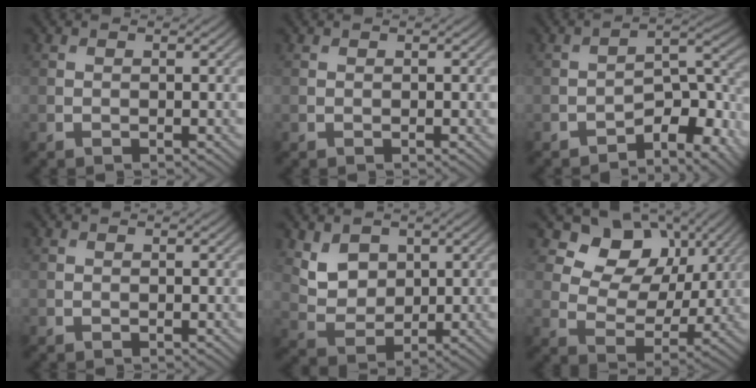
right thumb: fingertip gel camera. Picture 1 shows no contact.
{"total": 0.0}
{"total": 6.8, "force": [-4.4, 2.1, 4.7], "torque": [-0.062, 0.013, -0.081]}
{"total": 0.0}
{"total": 5.0, "force": [2.3, 3.7, 2.4], "torque": [-0.068, -0.018, 0.046]}
{"total": 10.1, "force": [5.1, 7.1, 5.2], "torque": [-0.088, -0.004, 0.078]}